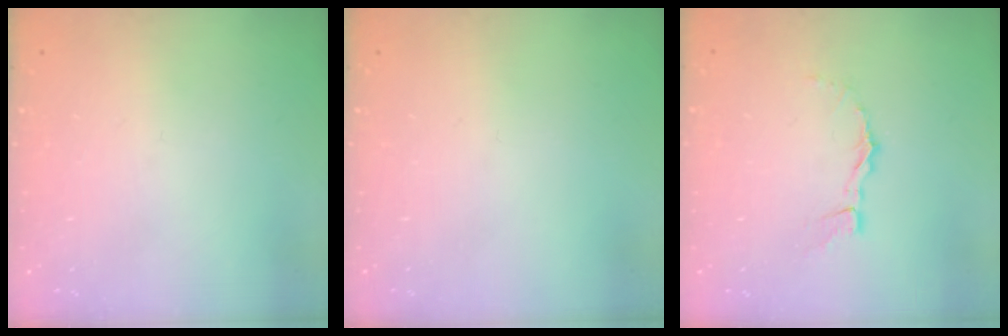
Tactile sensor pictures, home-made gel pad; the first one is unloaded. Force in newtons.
{"total": 0.0}
{"total": 1.6, "press": 1.6, "slide": 0.1}